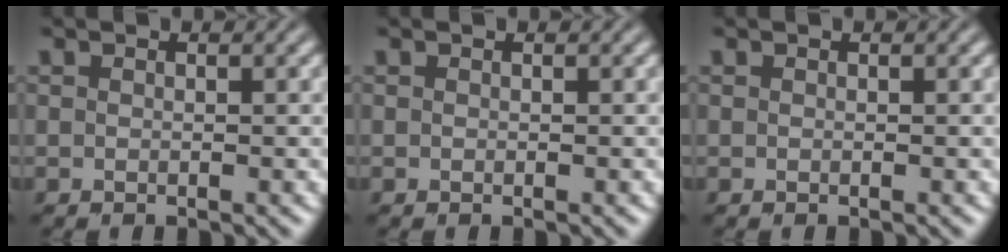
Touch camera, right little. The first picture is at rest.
{"total": 0.0}
{"total": 0.0}